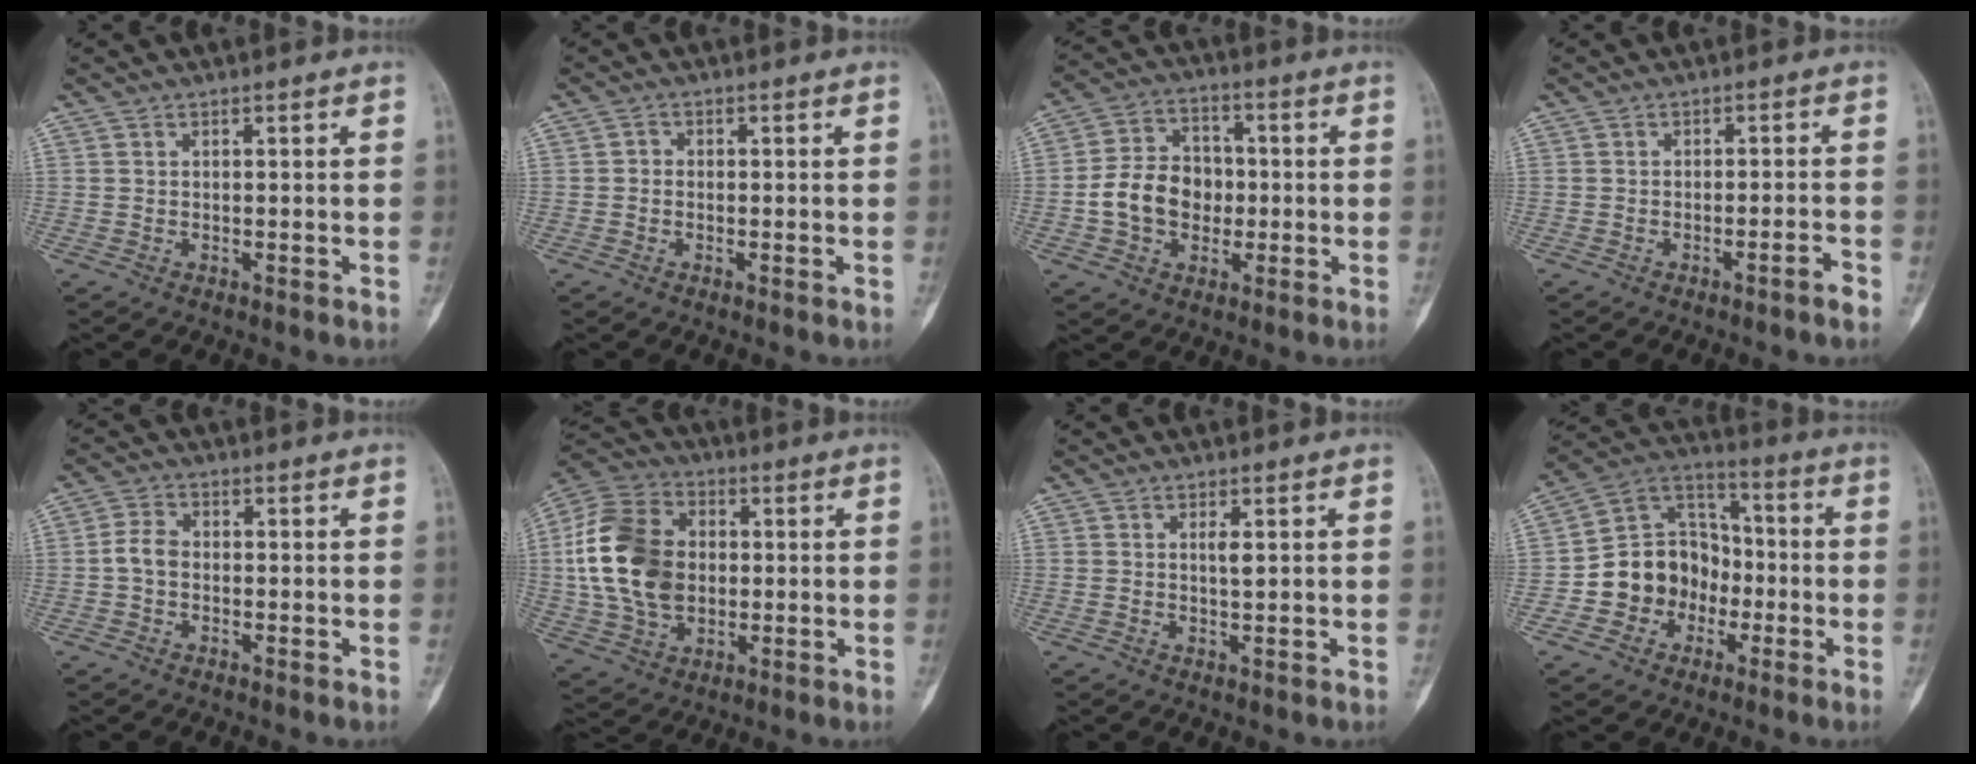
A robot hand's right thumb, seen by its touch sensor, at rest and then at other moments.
{"total": 1.2, "force": [-0.4, 1.0, 0.5], "torque": [-0.001, 0.004, -0.013]}
{"total": 11.5, "force": [-1.5, 9.1, 6.9], "torque": [-0.094, 0.031, -0.032]}
{"total": 2.6, "force": [-1.8, -0.1, 1.9], "torque": [-0.033, 0.016, -0.025]}
{"total": 3.6, "force": [-0.8, 2.5, 2.5], "torque": [-0.045, 0.013, -0.023]}
{"total": 17.4, "force": [1.1, 11.9, 12.7], "torque": [-0.246, 0.013, 0.021]}
{"total": 1.7, "force": [0.4, 0.4, 1.6], "torque": [-0.026, 0.002, 0.007]}
{"total": 13.7, "force": [-3.7, 11.9, 5.7], "torque": [-0.046, 0.066, -0.070]}